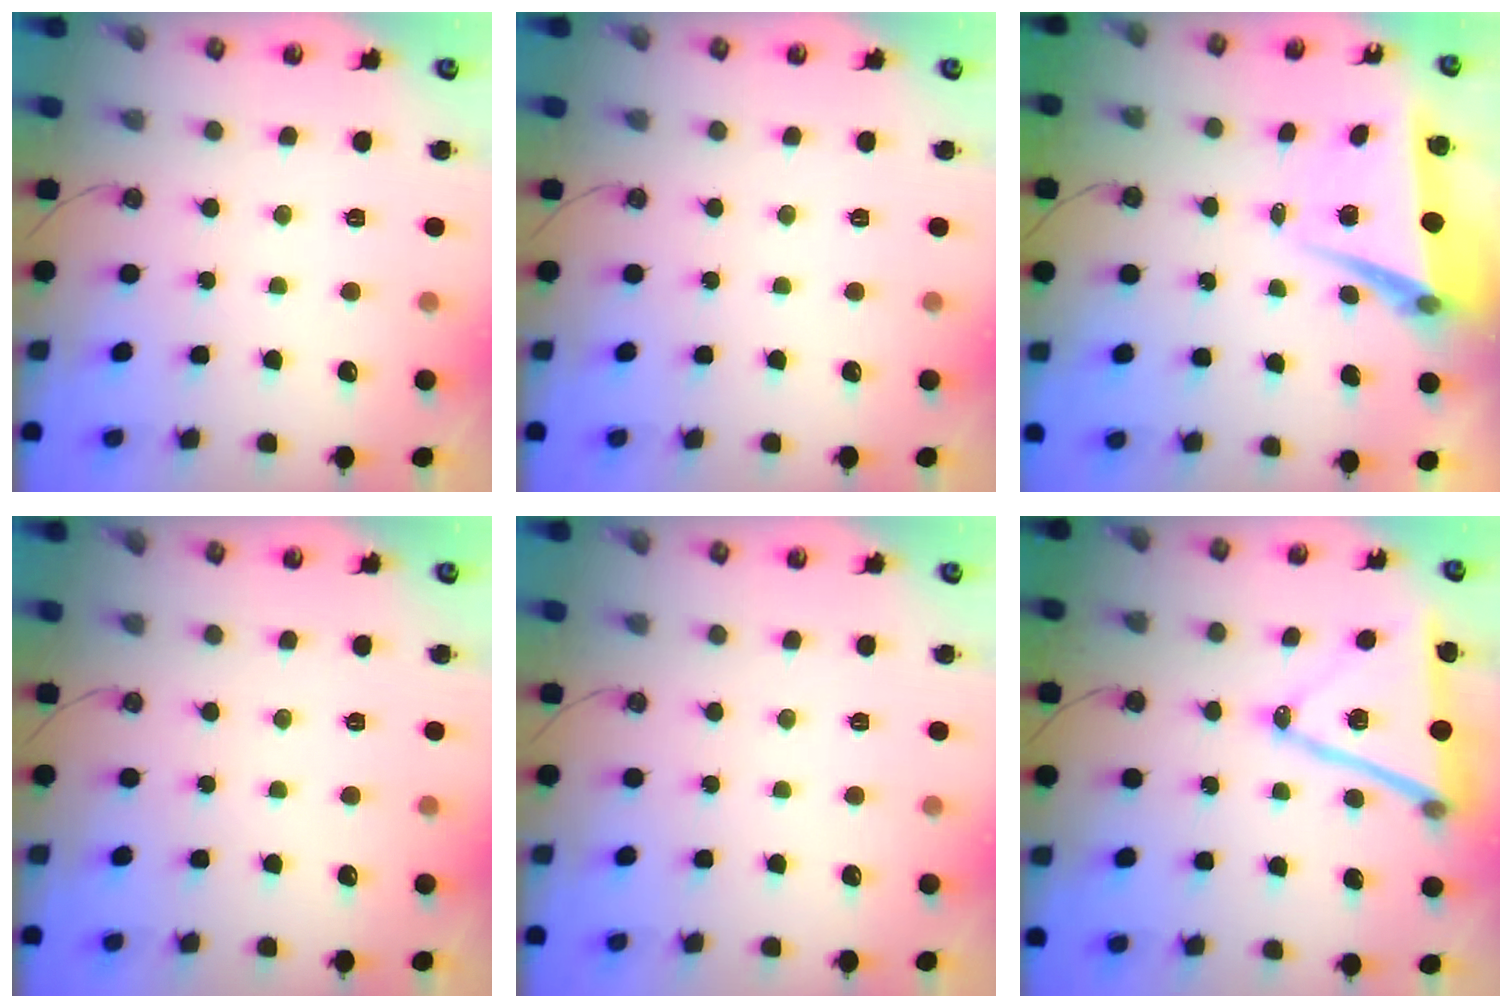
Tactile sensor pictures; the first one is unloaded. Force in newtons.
{"total": 0.0}
{"total": 7.1, "press": 6.2, "slide": 3.5}
{"total": 0.0}
{"total": 0.0}
{"total": 16.0, "press": 15.5, "slide": 3.9}